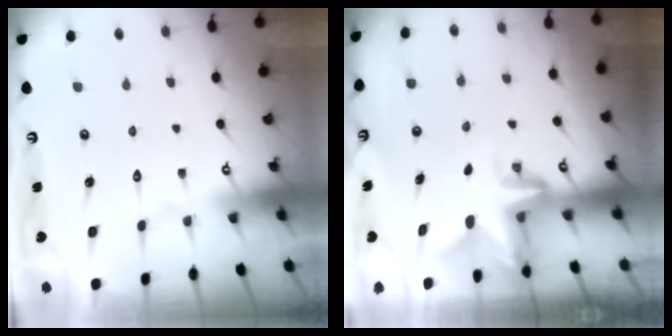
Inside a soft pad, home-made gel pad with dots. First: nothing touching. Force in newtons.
{"total": 2.7, "press": 2.7, "slide": 0.2}